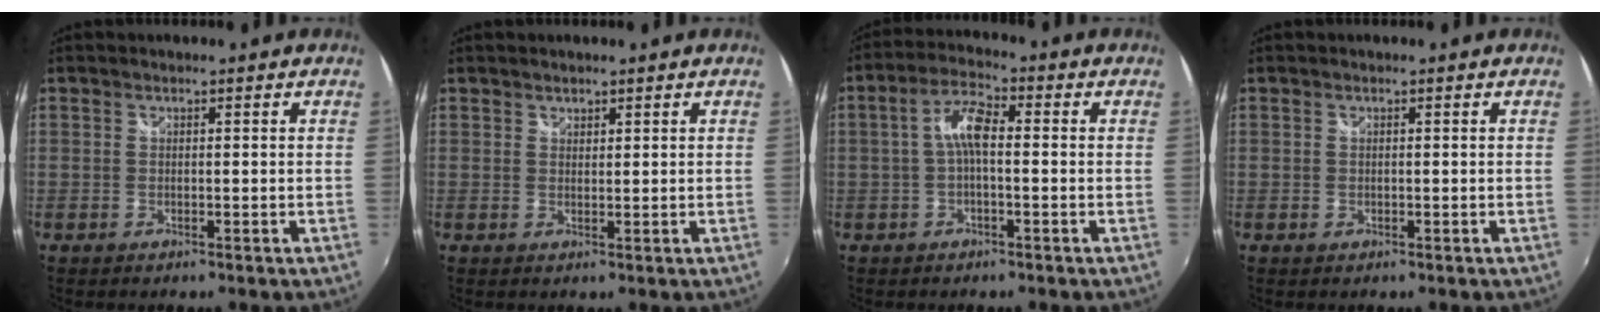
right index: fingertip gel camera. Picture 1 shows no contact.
{"total": 1.1, "force": [0.9, 0.6, 0.0], "torque": [0.002, 0.001, 0.016]}
{"total": 5.5, "force": [-0.4, 1.8, 5.2], "torque": [-0.107, 0.018, -0.009]}
{"total": 0.0}